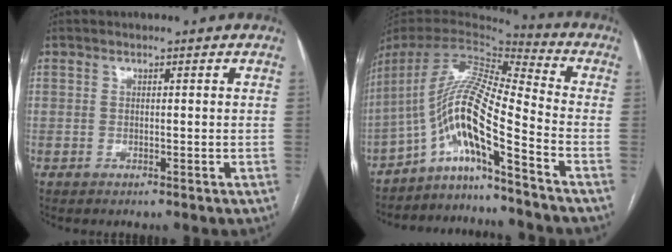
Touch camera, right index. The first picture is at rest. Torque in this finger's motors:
{"motor_torque": [0.78, -0.28, 0.55, 0.21]}